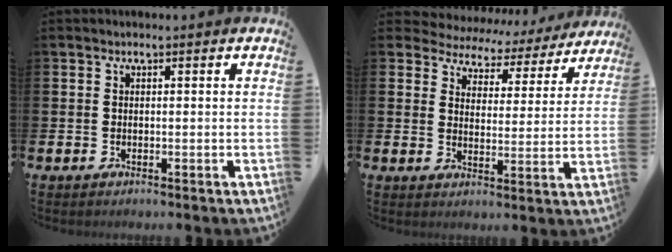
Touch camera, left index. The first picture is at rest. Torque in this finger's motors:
{"motor_torque": [1.26, -0.88, 0.26, 0.00]}